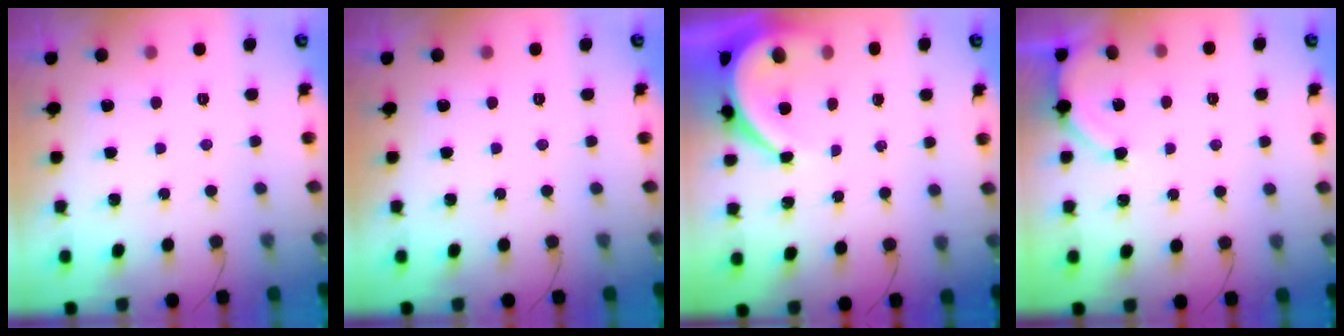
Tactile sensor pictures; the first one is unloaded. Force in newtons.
{"total": 0.0}
{"total": 7.4, "press": 7.3, "slide": 1.1}
{"total": 4.1, "press": 4.1, "slide": 0.4}